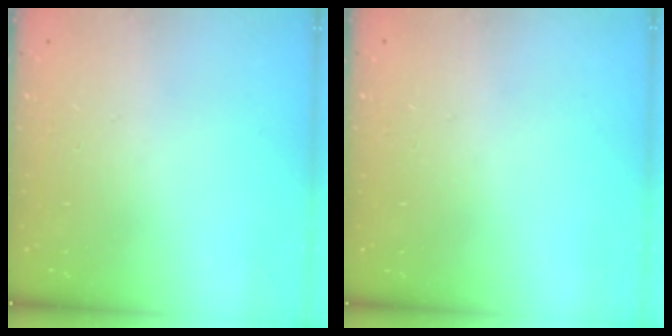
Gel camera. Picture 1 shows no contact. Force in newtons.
{"total": 0.0}